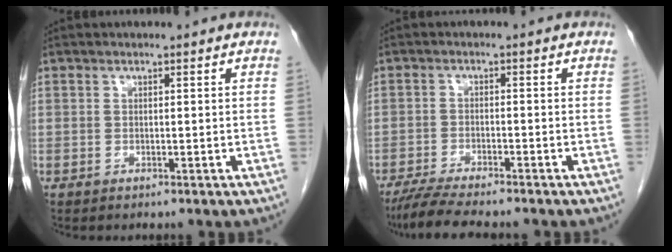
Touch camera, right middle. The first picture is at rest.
{"total": 7.4, "force": [-6.4, 0.4, 3.6], "torque": [-0.065, -0.020, -0.107]}